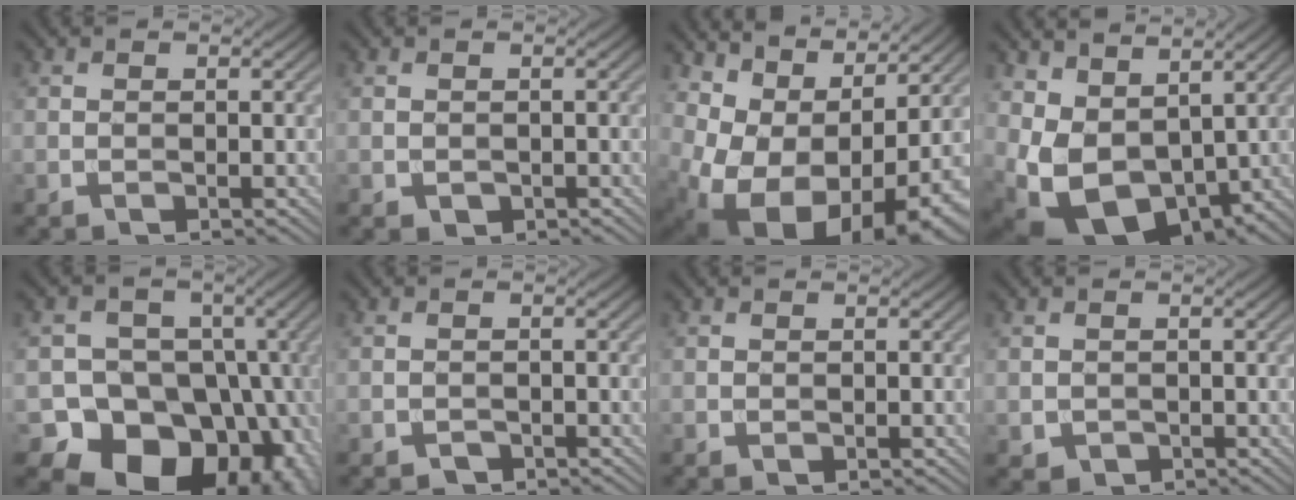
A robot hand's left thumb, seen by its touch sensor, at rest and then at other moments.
{"total": 0.7, "force": [-0.1, 0.7, 0.3], "torque": [-0.005, -0.007, 0.000]}
{"total": 13.2, "force": [2.0, 8.5, 9.9], "torque": [-0.184, -0.018, 0.068]}
{"total": 10.7, "force": [1.2, 7.4, 7.6], "torque": [-0.178, -0.027, 0.040]}
{"total": 18.5, "force": [-7.9, 14.6, 8.1], "torque": [-0.098, -0.033, -0.137]}
{"total": 1.0, "force": [-0.8, 0.6, 0.2], "torque": [-0.001, -0.001, -0.016]}
{"total": 0.0}
{"total": 1.4, "force": [-0.4, 1.2, 0.4], "torque": [-0.012, -0.011, -0.005]}